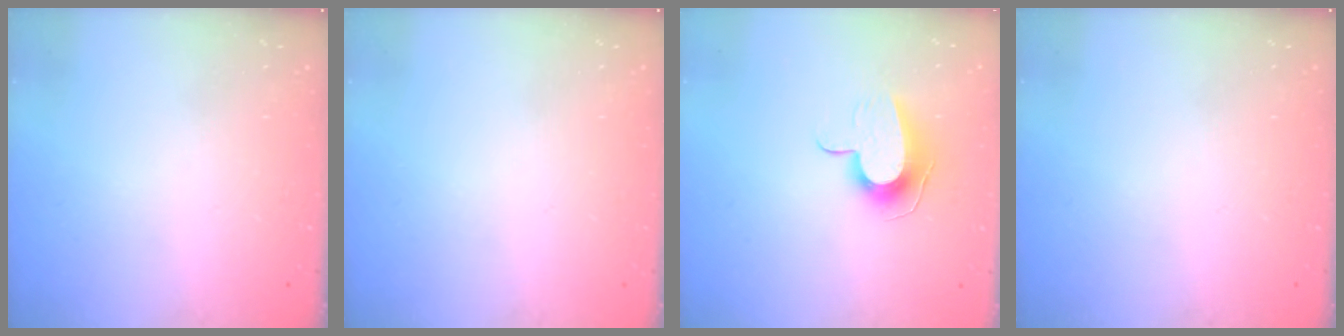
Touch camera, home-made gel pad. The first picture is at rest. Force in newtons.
{"total": 0.0}
{"total": 9.4, "press": 9.4, "slide": 0.6}
{"total": 0.0}